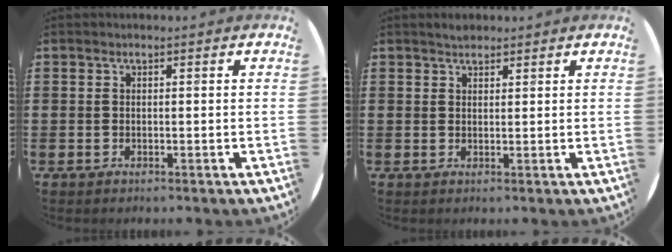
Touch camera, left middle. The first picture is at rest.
{"total": 1.3, "force": [1.3, 0.3, 0.0], "torque": [-0.001, 0.003, 0.024]}